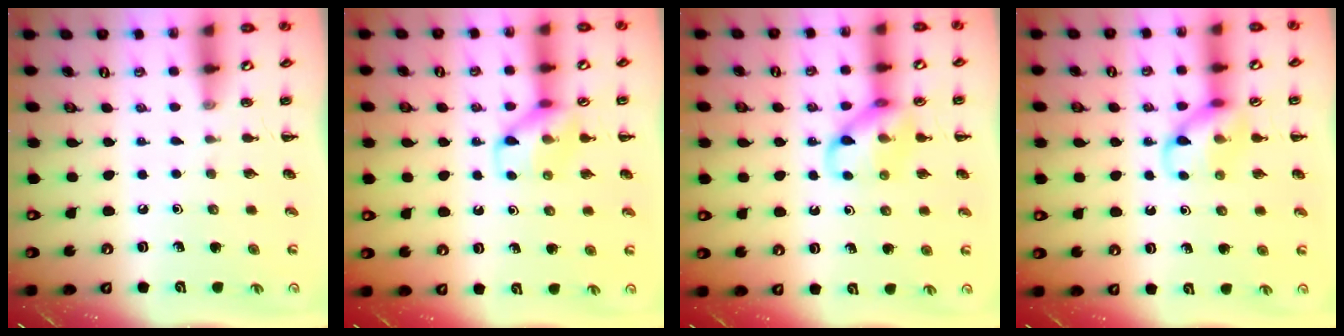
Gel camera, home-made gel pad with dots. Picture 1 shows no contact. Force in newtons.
{"total": 11.9, "press": 11.8, "slide": 1.4}
{"total": 11.1, "press": 11.1, "slide": 1.0}
{"total": 11.7, "press": 11.6, "slide": 1.1}